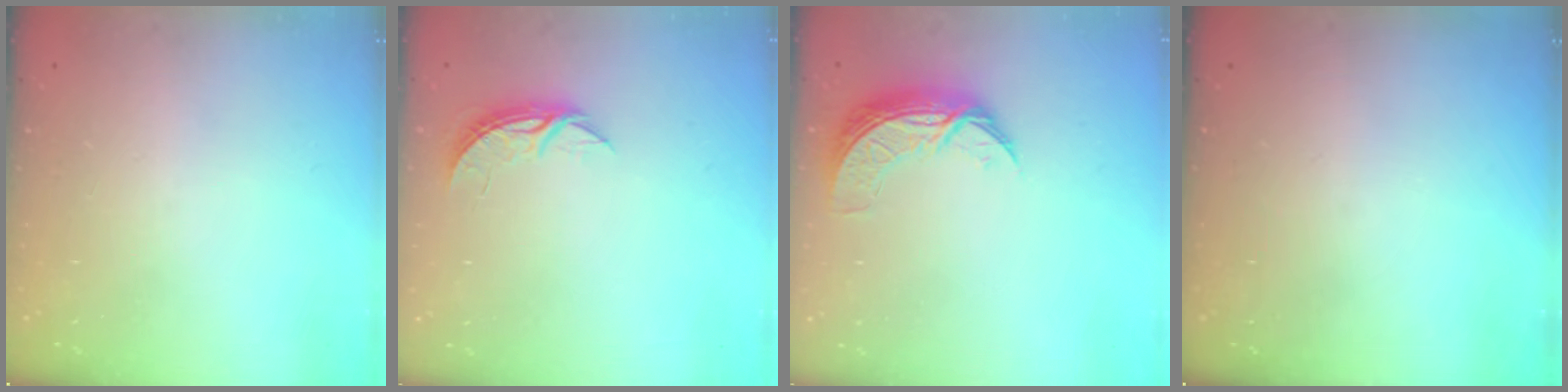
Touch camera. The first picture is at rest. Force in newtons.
{"total": 4.3, "press": 4.3, "slide": 0.3}
{"total": 8.2, "press": 8.2, "slide": 0.3}
{"total": 0.0}